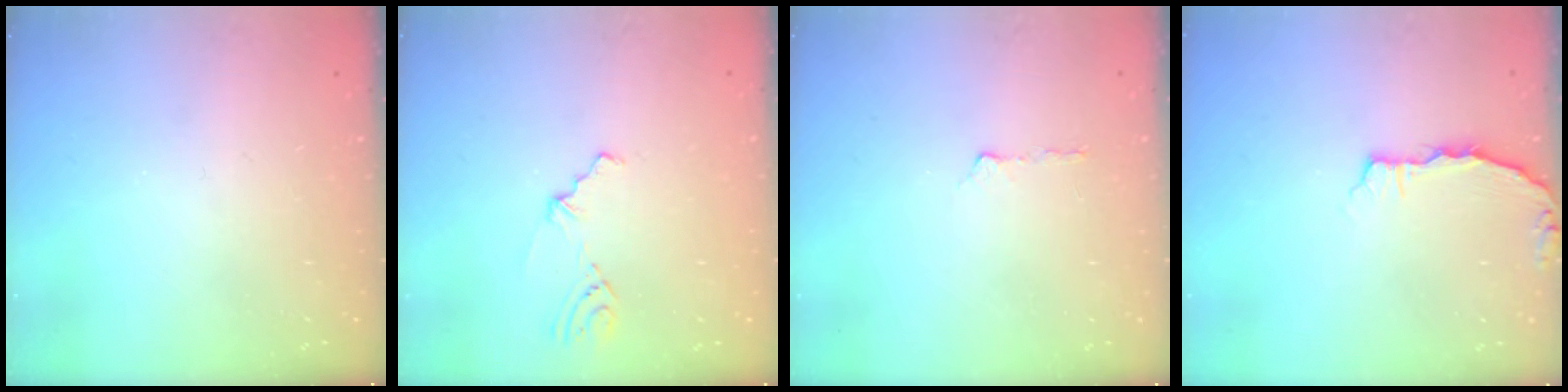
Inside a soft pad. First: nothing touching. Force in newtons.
{"total": 2.3, "press": 1.2, "slide": 1.9}
{"total": 2.9, "press": 2.8, "slide": 0.8}
{"total": 2.8, "press": 2.8, "slide": 0.4}